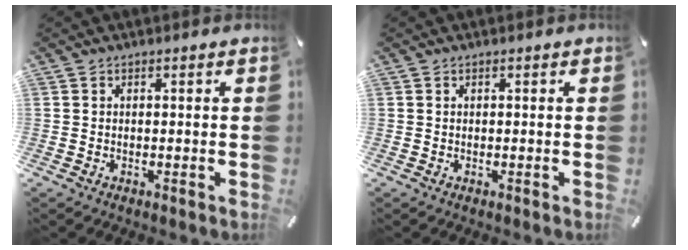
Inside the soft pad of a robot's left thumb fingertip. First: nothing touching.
{"total": 0.0}